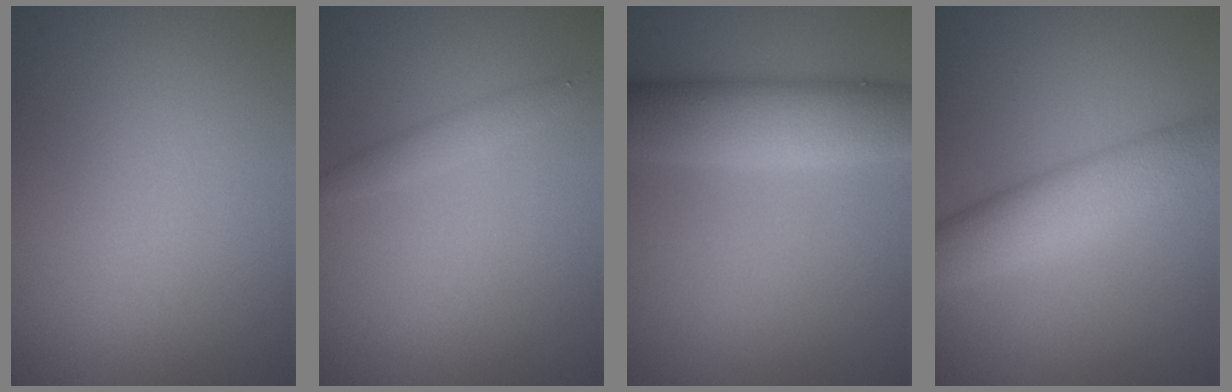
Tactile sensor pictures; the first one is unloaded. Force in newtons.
{"total": 1.4, "press": 1.4, "slide": 0.0}
{"total": 6.8, "press": 6.8, "slide": 0.3}
{"total": 5.8, "press": 5.8, "slide": 0.2}